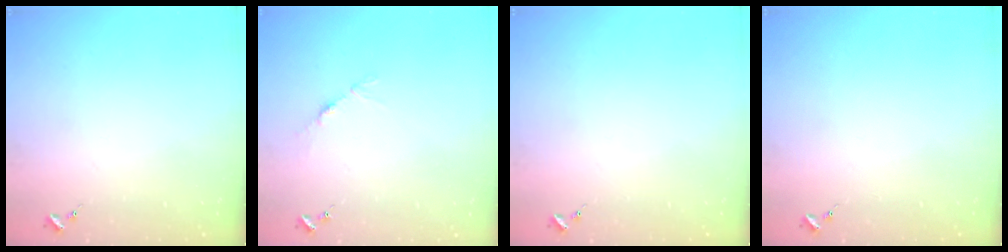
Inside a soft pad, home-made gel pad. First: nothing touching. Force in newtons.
{"total": 4.0, "press": 3.9, "slide": 0.5}
{"total": 0.0}
{"total": 0.0}